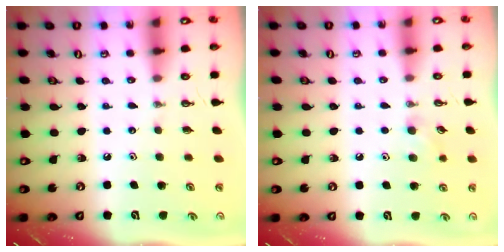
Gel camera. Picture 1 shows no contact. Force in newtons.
{"total": 5.7, "press": 5.5, "slide": 1.3}